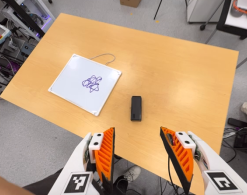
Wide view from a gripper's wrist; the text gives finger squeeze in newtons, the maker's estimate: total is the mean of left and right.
{"total": 0.0}